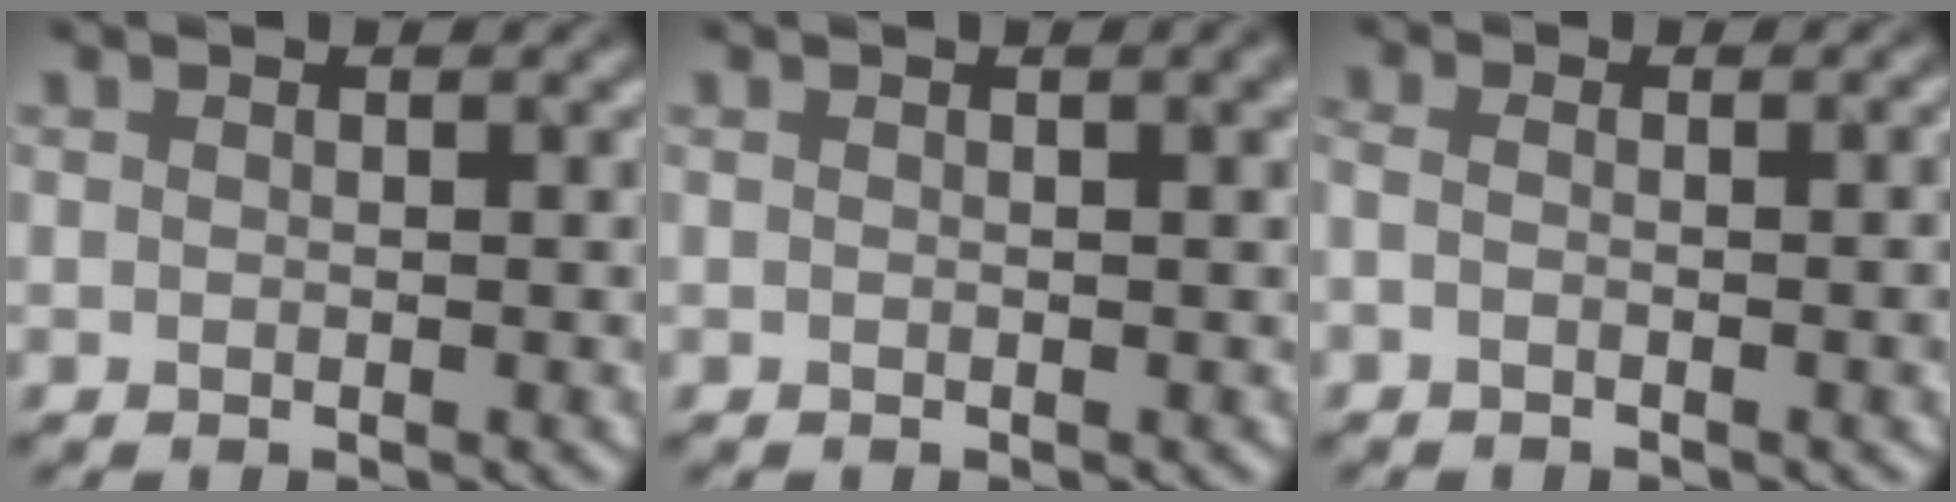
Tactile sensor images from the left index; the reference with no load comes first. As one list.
[{"total": 2.6, "force": [0.9, 1.2, 2.1], "torque": [-0.002, 0.014, -0.003]}, {"total": 6.3, "force": [-0.7, 3.2, 5.3], "torque": [-0.030, 0.026, -0.036]}]